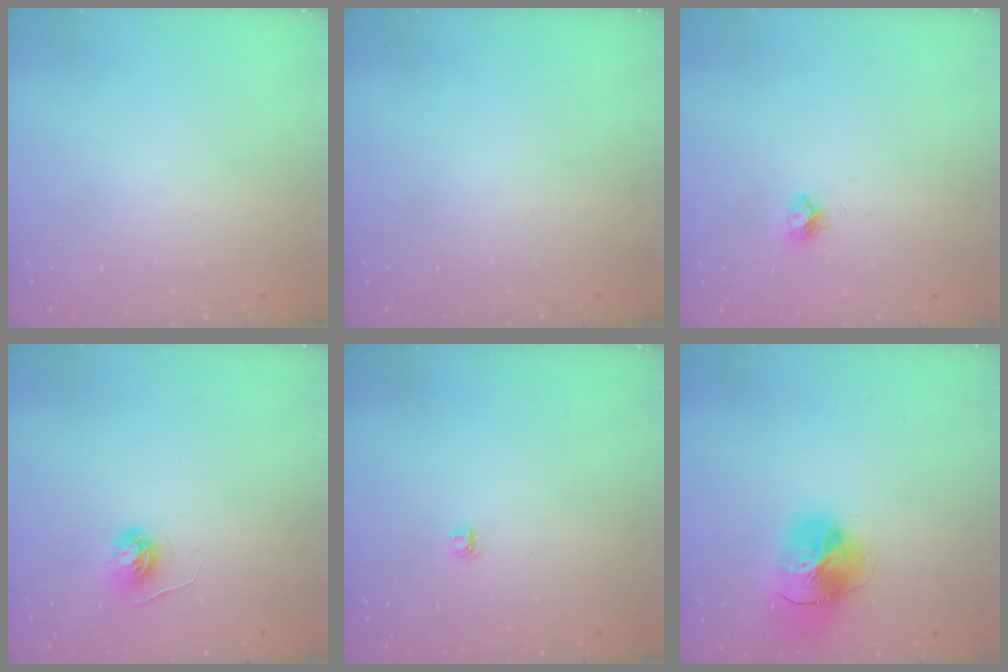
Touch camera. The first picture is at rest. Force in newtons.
{"total": 0.0}
{"total": 3.9, "press": 3.9, "slide": 0.5}
{"total": 4.6, "press": 4.6, "slide": 0.4}
{"total": 4.1, "press": 4.1, "slide": 0.5}
{"total": 18.4, "press": 18.3, "slide": 2.2}